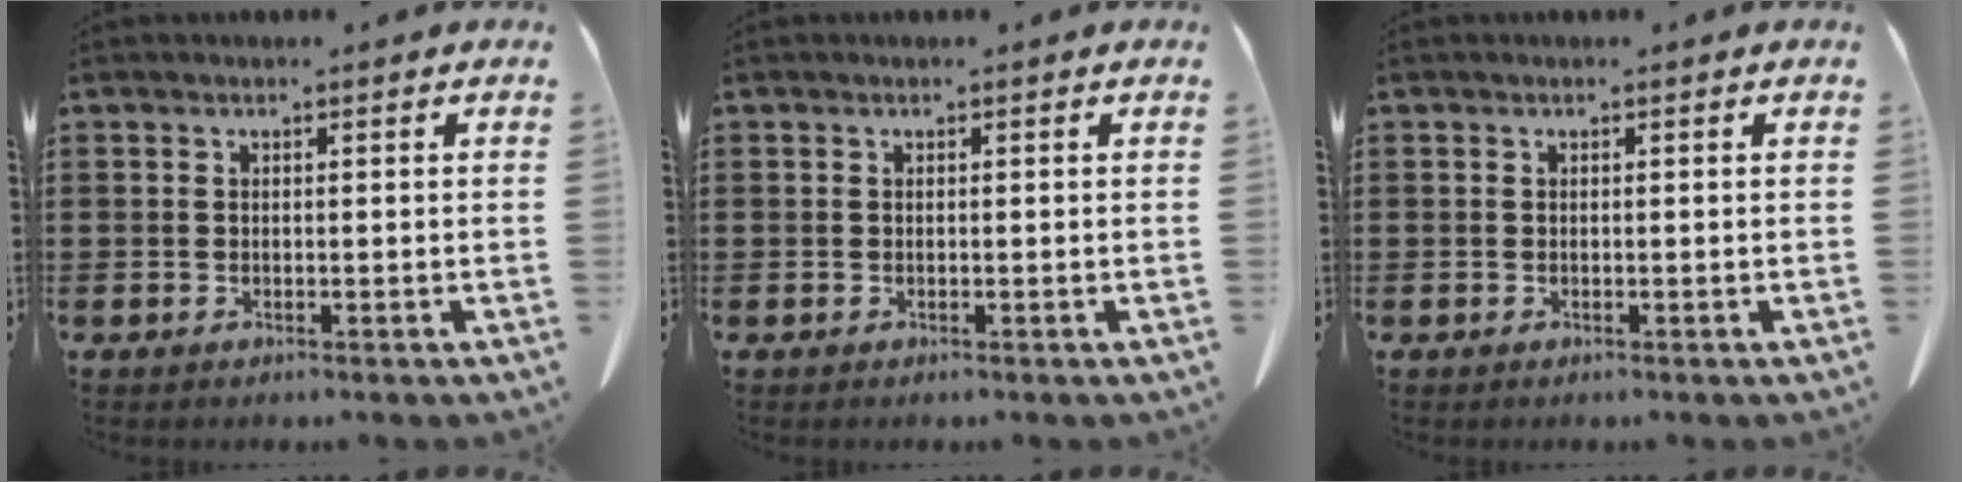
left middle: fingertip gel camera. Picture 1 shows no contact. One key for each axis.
{"total": 0.0}
{"total": 0.0}